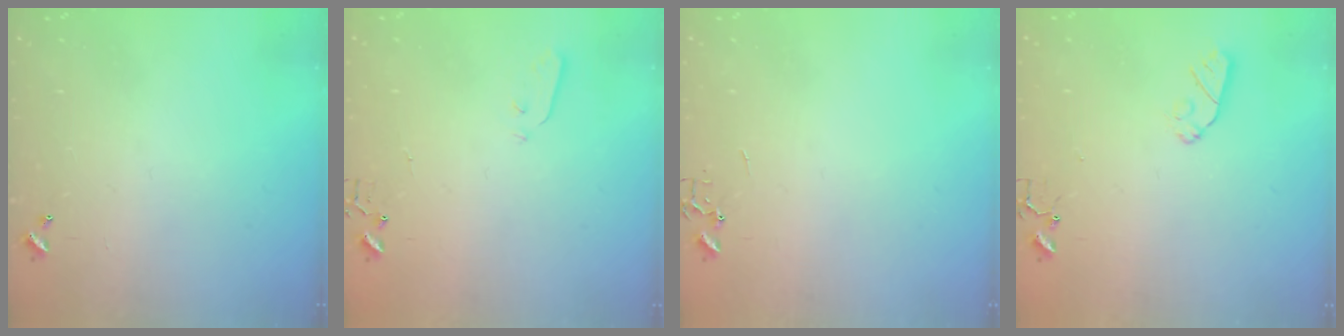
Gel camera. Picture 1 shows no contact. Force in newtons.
{"total": 3.0, "press": 3.0, "slide": 0.3}
{"total": 0.0}
{"total": 6.6, "press": 6.6, "slide": 0.2}